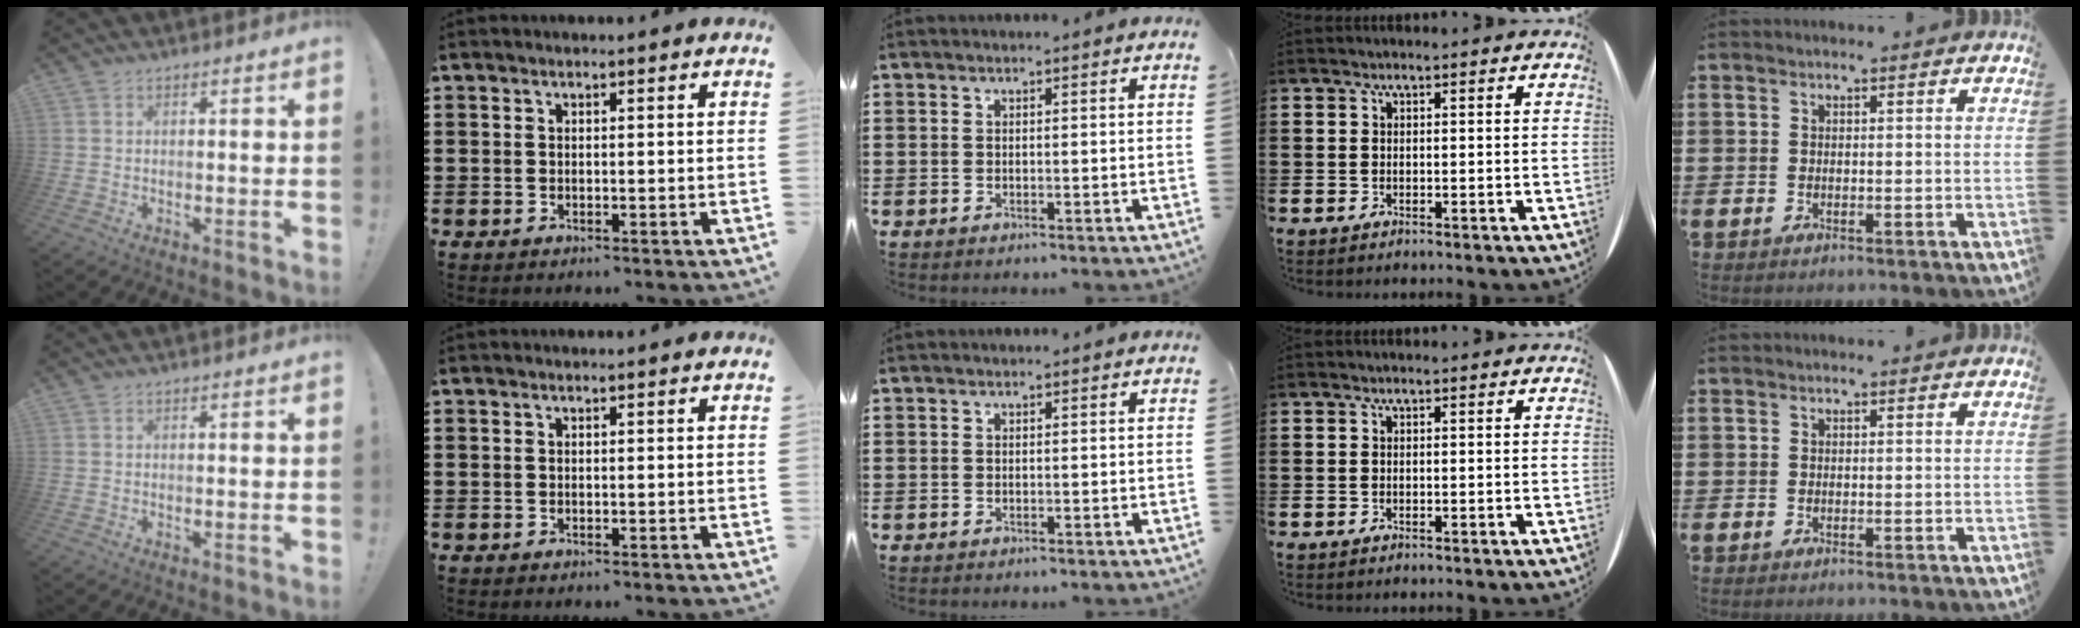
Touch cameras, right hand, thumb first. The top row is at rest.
{}